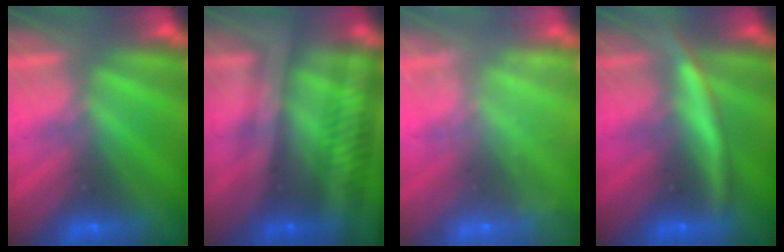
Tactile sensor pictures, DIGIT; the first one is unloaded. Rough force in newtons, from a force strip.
{"total": 2.4}
{"total": 2.4}
{"total": 2.9}